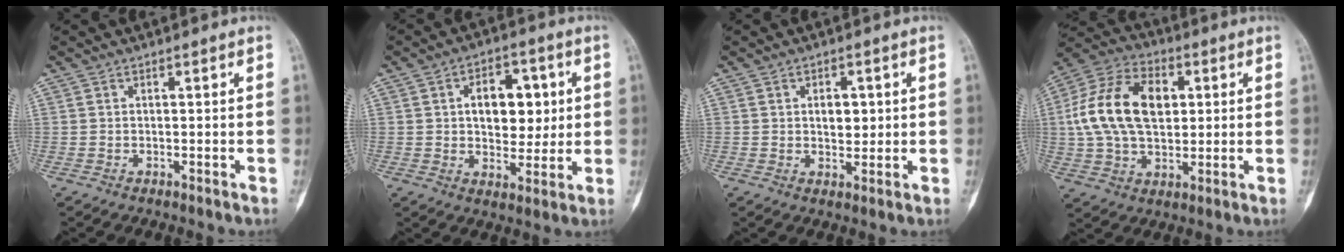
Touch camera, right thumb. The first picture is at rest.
{"total": 11.3, "force": [2.1, 7.3, 8.3], "torque": [-0.076, -0.001, 0.036]}
{"total": 4.1, "force": [0.9, 2.8, 2.9], "torque": [-0.024, -0.004, 0.015]}
{"total": 18.0, "force": [2.7, 11.6, 13.6], "torque": [-0.240, 0.016, 0.046]}